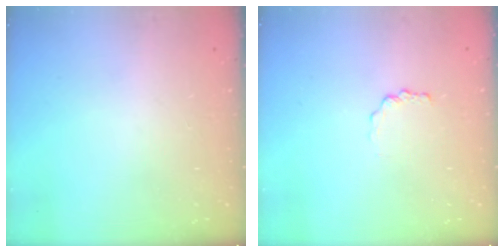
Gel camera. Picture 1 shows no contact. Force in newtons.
{"total": 1.0, "press": 1.0, "slide": 0.2}